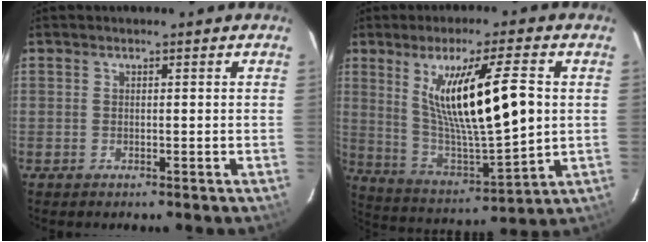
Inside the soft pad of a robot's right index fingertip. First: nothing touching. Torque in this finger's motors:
{"motor_torque": [1.34, 0.80, 1.06, 0.21]}